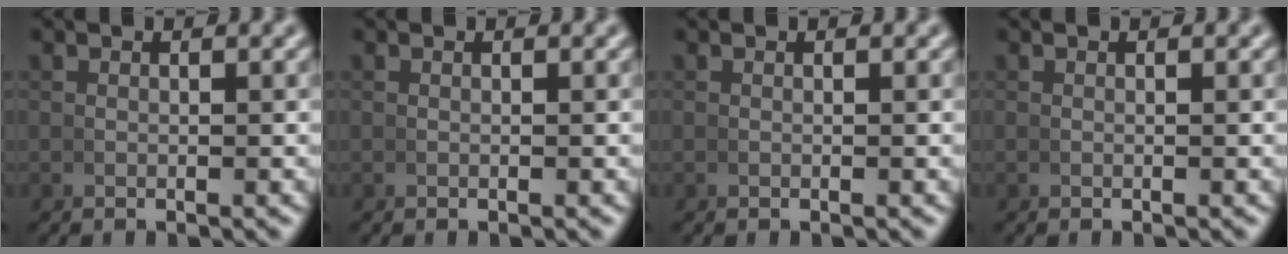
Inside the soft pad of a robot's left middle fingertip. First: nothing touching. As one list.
[{"total": 0.0}, {"total": 0.0}, {"total": 0.0}]